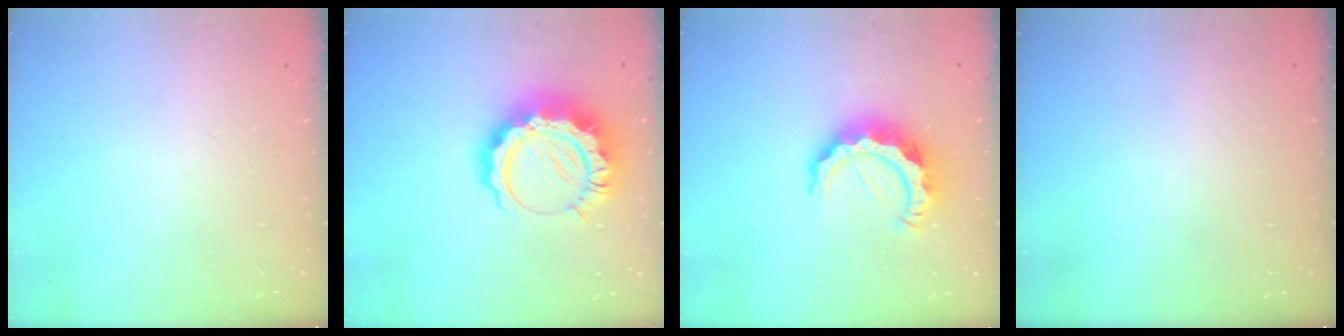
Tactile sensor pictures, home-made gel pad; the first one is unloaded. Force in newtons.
{"total": 14.8, "press": 14.7, "slide": 1.5}
{"total": 11.8, "press": 11.7, "slide": 1.2}
{"total": 0.0}